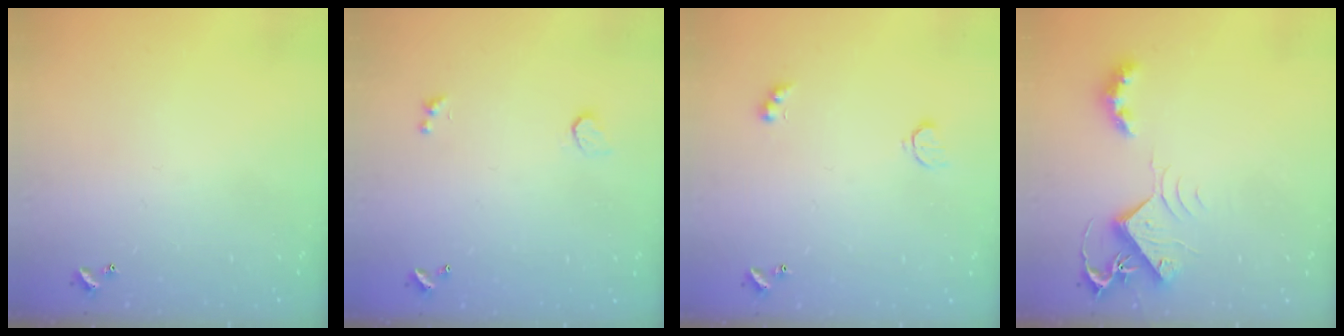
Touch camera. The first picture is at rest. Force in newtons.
{"total": 1.0, "press": 0.7, "slide": 0.7}
{"total": 4.5, "press": 4.5, "slide": 0.8}
{"total": 7.1, "press": 7.1, "slide": 1.0}